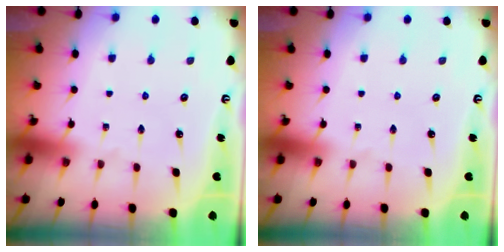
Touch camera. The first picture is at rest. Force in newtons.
{"total": 0.0}